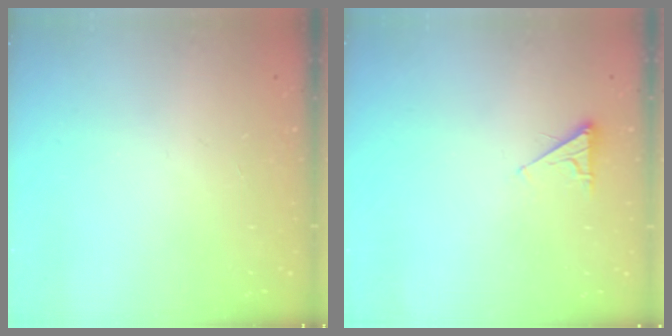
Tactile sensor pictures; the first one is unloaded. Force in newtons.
{"total": 2.5, "press": 2.5, "slide": 0.4}